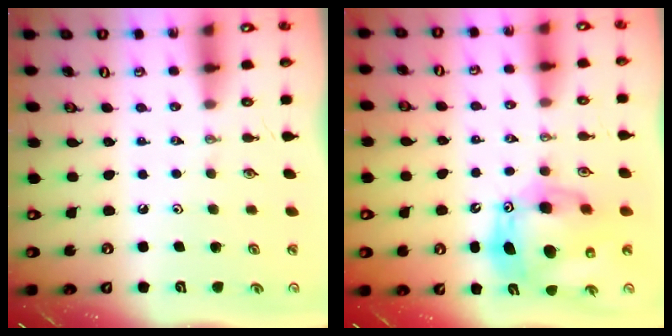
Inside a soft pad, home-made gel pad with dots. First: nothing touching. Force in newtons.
{"total": 16.5, "press": 16.3, "slide": 2.7}